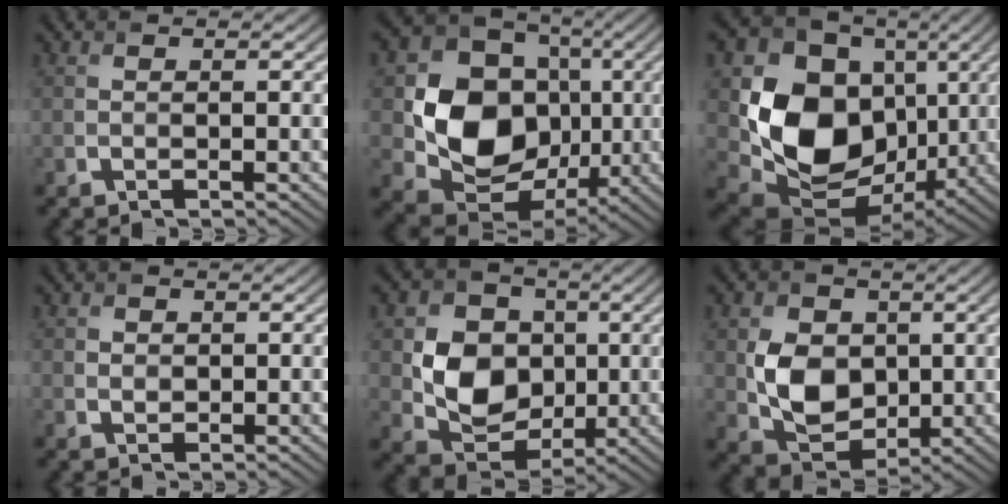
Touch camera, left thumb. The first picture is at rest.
{"total": 13.4, "force": [-0.9, 11.3, 7.2], "torque": [-0.136, -0.028, -0.026]}
{"total": 14.2, "force": [-0.1, 11.4, 8.4], "torque": [-0.161, -0.029, -0.007]}
{"total": 0.7, "force": [-0.3, 0.7, 0.0], "torque": [0.001, -0.007, -0.008]}
{"total": 9.1, "force": [-0.3, 7.5, 5.1], "torque": [-0.108, -0.015, -0.016]}
{"total": 7.5, "force": [0.0, 5.9, 4.7], "torque": [-0.098, -0.013, -0.003]}